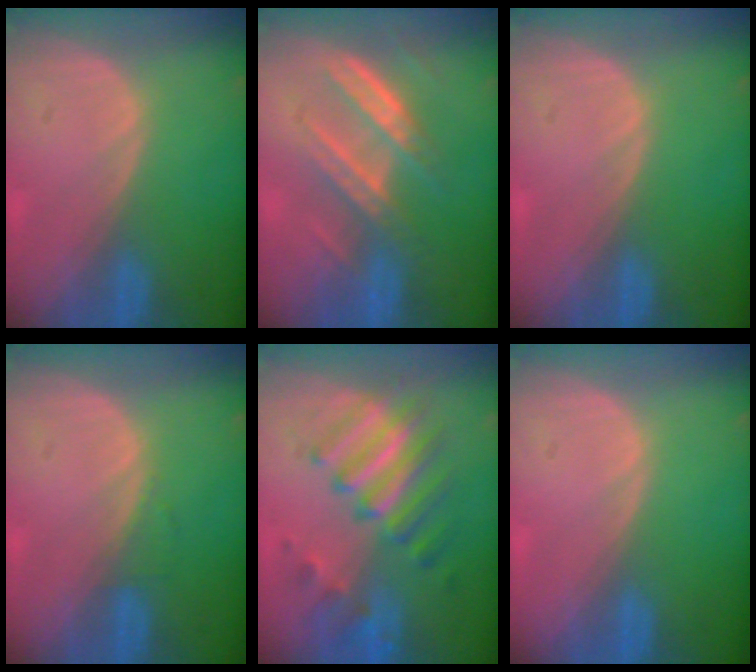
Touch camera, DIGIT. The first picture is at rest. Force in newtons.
{"total": 7.3, "press": 6.8, "slide": 2.8}
{"total": 0.0}
{"total": 0.7, "press": 0.7, "slide": 0.1}
{"total": 8.9, "press": 8.5, "slide": 2.7}
{"total": 0.0}